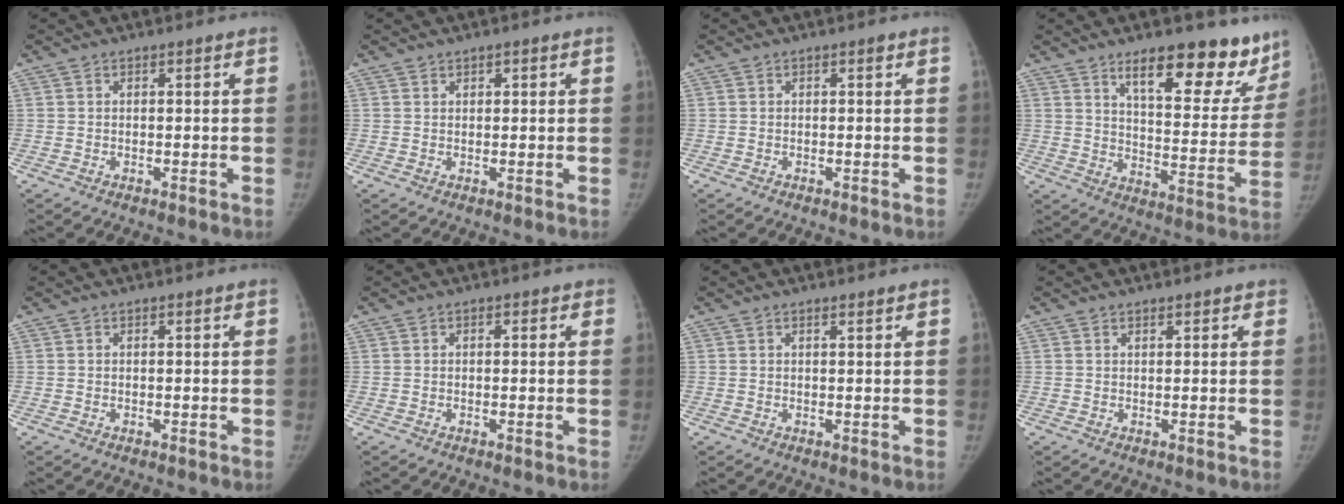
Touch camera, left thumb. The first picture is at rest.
{"total": 1.2, "force": [0.7, 0.6, 0.7], "torque": [-0.004, -0.002, 0.010]}
{"total": 0.5, "force": [0.3, 0.2, 0.4], "torque": [-0.007, -0.001, 0.003]}
{"total": 19.3, "force": [14.2, 7.1, 11.0], "torque": [-0.086, -0.090, 0.198]}
{"total": 0.0}
{"total": 1.2, "force": [0.5, 0.7, 0.8], "torque": [-0.005, 0.000, 0.003]}
{"total": 1.0, "force": [0.8, 0.1, 0.6], "torque": [-0.008, -0.005, 0.014]}
{"total": 1.5, "force": [1.2, 0.6, 0.7], "torque": [-0.002, -0.006, 0.015]}